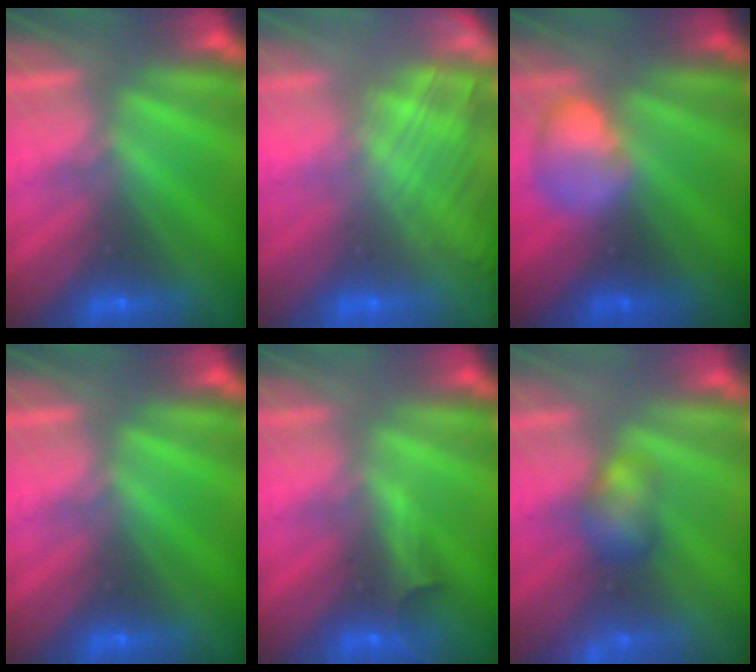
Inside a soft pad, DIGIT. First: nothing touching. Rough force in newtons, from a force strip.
{"total": 2.9}
{"total": 2.4}
{"total": 0.0}
{"total": 2.8}
{"total": 3.0}